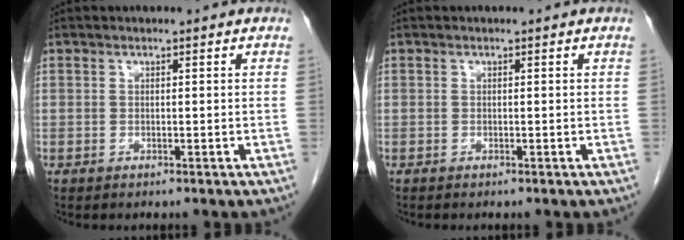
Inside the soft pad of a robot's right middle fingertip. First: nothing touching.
{"total": 0.0}